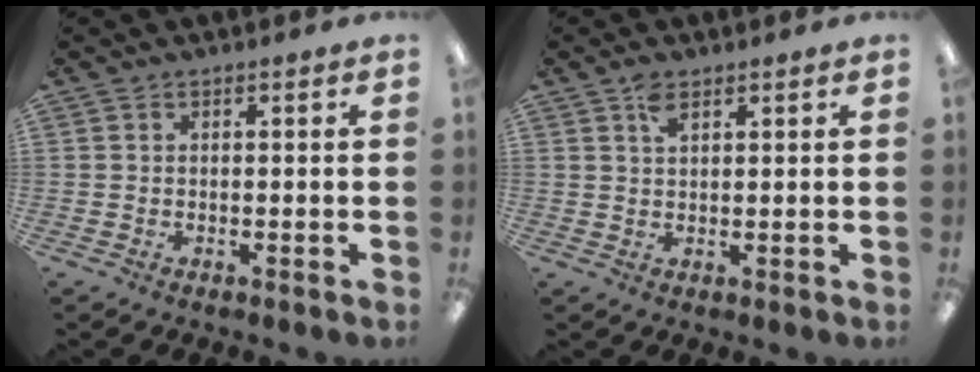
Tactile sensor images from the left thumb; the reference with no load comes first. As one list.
[{"total": 2.9, "force": [1.9, 1.3, 1.8], "torque": [-0.033, -0.002, 0.033]}]